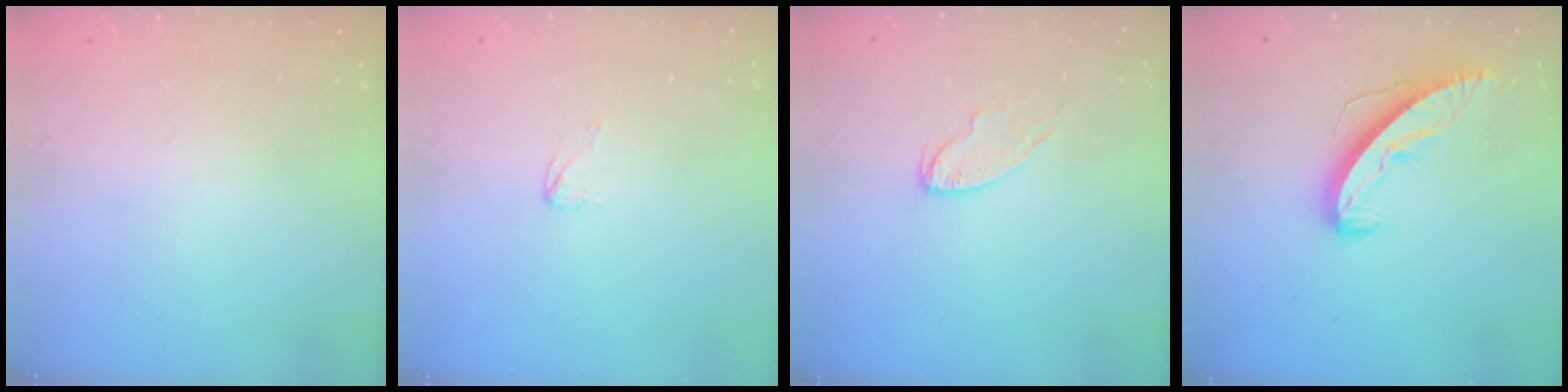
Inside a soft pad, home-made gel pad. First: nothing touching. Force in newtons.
{"total": 2.6, "press": 2.6, "slide": 0.2}
{"total": 6.7, "press": 6.7, "slide": 0.2}
{"total": 9.6, "press": 9.6, "slide": 0.3}